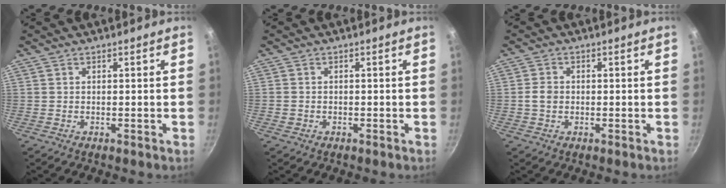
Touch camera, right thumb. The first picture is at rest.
{"total": 1.2, "force": [-0.4, 1.0, 0.5], "torque": [-0.011, 0.002, -0.007]}
{"total": 2.6, "force": [-0.3, 2.1, 1.5], "torque": [-0.024, 0.009, -0.007]}